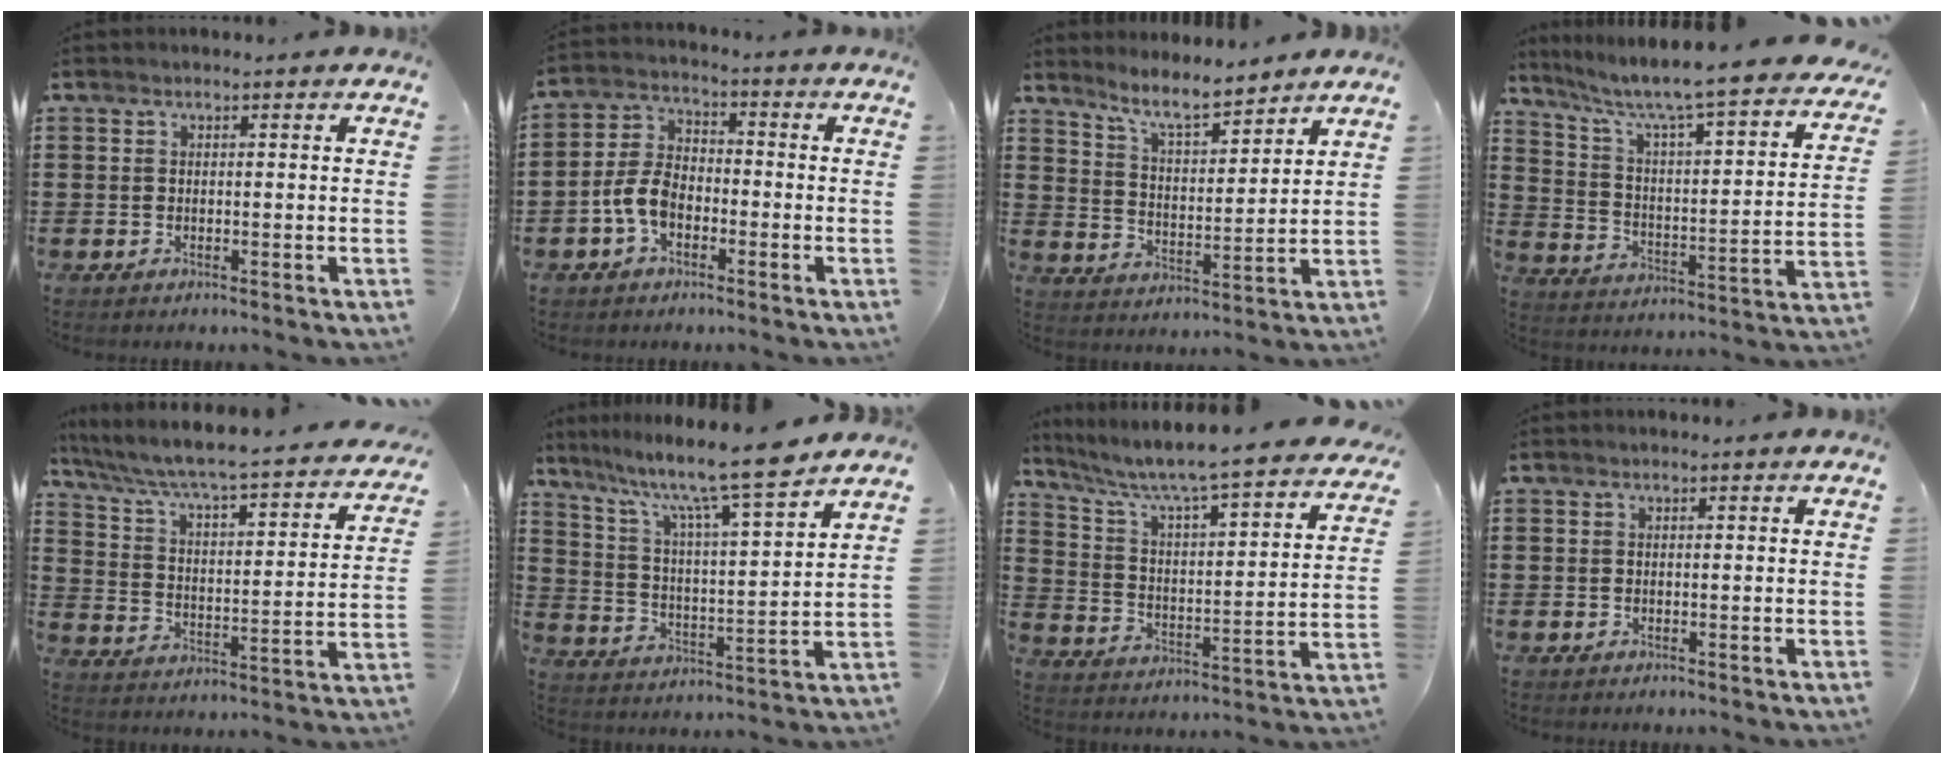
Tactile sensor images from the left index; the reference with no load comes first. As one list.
[{"total": 6.0, "force": [-2.5, 3.6, 4.0], "torque": [-0.106, 0.003, -0.055]}, {"total": 6.9, "force": [6.2, 0.5, 2.8], "torque": [-0.076, -0.030, 0.111]}, {"total": 5.3, "force": [4.2, 0.0, 3.2], "torque": [-0.084, -0.050, 0.059]}, {"total": 4.4, "force": [3.8, 0.0, 2.2], "torque": [-0.065, -0.043, 0.050]}, {"total": 10.5, "force": [8.8, 0.0, 5.8], "torque": [-0.136, -0.059, 0.141]}, {"total": 5.1, "force": [4.5, -0.2, 2.4], "torque": [-0.071, -0.046, 0.064]}, {"total": 0.0}]